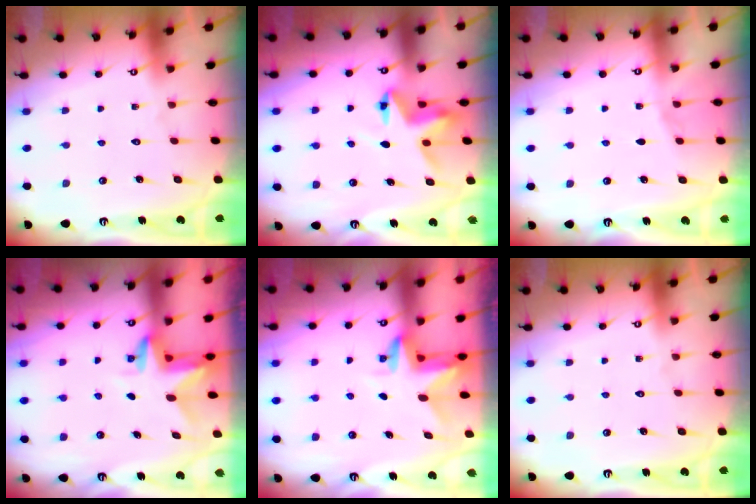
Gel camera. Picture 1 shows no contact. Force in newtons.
{"total": 6.7, "press": 6.7, "slide": 0.3}
{"total": 2.8, "press": 2.7, "slide": 0.3}
{"total": 2.9, "press": 2.9, "slide": 0.2}
{"total": 2.9, "press": 2.9, "slide": 0.2}
{"total": 0.0}